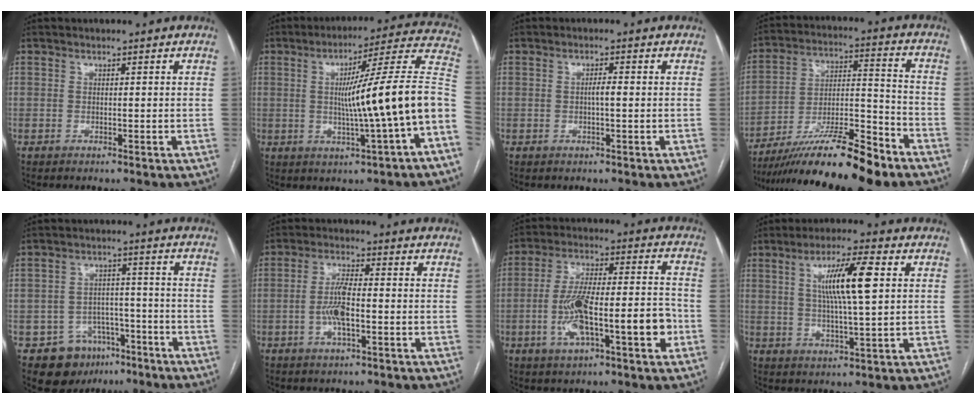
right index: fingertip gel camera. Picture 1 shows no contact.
{"total": 16.8, "force": [-2.4, -0.8, 16.6], "torque": [-0.221, 0.023, -0.039]}
{"total": 1.6, "force": [-0.1, 0.2, 1.6], "torque": [-0.026, 0.004, -0.002]}
{"total": 18.8, "force": [-14.6, 1.6, 11.8], "torque": [-0.191, -0.009, -0.254]}
{"total": 9.1, "force": [-5.3, 7.1, 2.2], "torque": [-0.027, 0.023, -0.071]}
{"total": 5.8, "force": [-1.3, 1.3, 5.5], "torque": [-0.115, 0.003, -0.025]}
{"total": 14.5, "force": [-4.1, 3.7, 13.5], "torque": [-0.240, 0.024, -0.065]}
{"total": 10.0, "force": [2.5, 0.7, 9.6], "torque": [-0.172, 0.006, 0.044]}